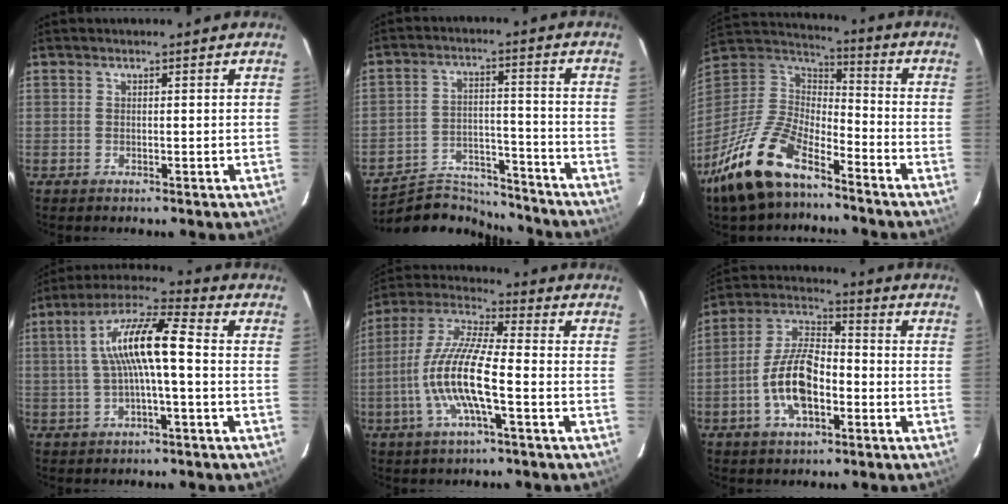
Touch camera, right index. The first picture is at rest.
{"total": 13.5, "force": [-13.0, 3.2, 1.5], "torque": [-0.048, 0.022, -0.203]}
{"total": 18.7, "force": [-12.7, 7.6, 11.5], "torque": [-0.254, -0.015, -0.242]}
{"total": 11.4, "force": [0.0, 2.0, 11.3], "torque": [-0.211, 0.025, -0.001]}
{"total": 13.4, "force": [-3.8, 2.3, 12.6], "torque": [-0.257, -0.003, -0.076]}
{"total": 12.1, "force": [-4.0, 5.4, 10.0], "torque": [-0.207, 0.012, -0.074]}